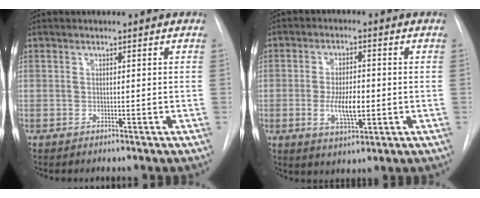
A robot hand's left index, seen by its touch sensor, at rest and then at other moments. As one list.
[{"total": 6.6, "force": [-1.0, 2.4, 6.1], "torque": [-0.112, -0.006, -0.015]}]